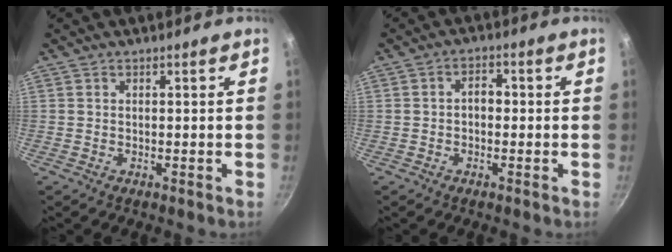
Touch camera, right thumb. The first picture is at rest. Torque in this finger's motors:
{"motor_torque": [-0.18, 0.36, -0.32, 0.05, 0.13]}